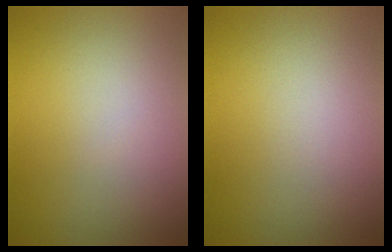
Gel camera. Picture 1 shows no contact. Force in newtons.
{"total": 0.0}